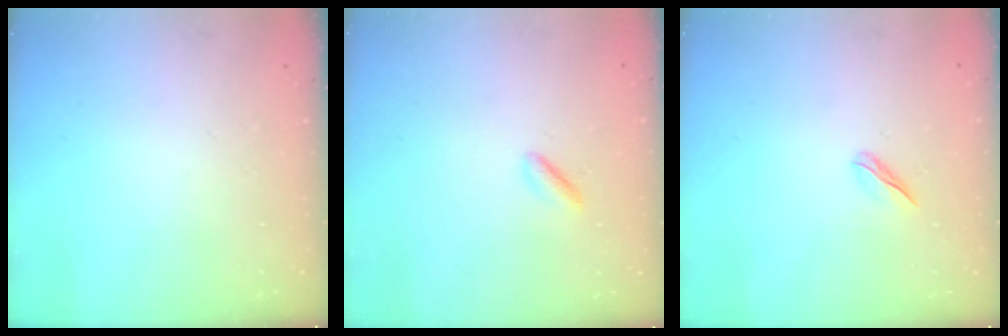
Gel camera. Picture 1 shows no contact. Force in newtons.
{"total": 1.5, "press": 1.3, "slide": 0.7}
{"total": 2.6, "press": 2.5, "slide": 0.7}